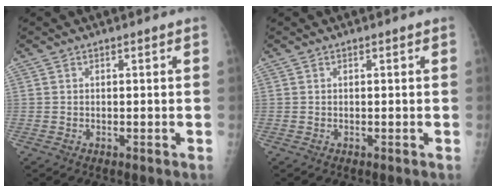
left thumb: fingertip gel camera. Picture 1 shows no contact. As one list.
[{"total": 0.0}]